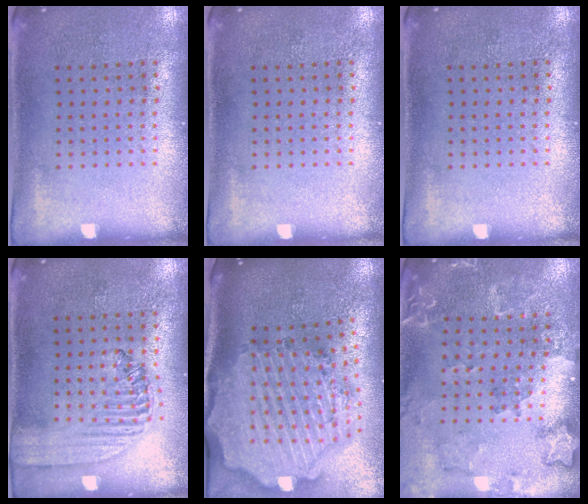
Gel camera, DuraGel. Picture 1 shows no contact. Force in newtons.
{"total": 0.0}
{"total": 0.0}
{"total": 1.5, "press": 1.4, "slide": 0.6}
{"total": 4.1, "press": 3.3, "slide": 2.4}
{"total": 1.8, "press": 1.7, "slide": 0.4}